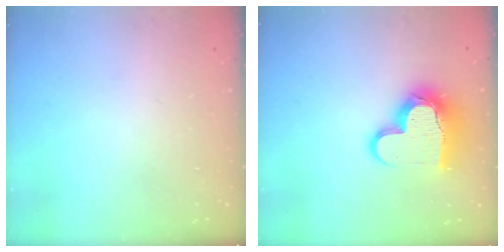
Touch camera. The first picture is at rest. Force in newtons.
{"total": 15.5, "press": 15.4, "slide": 1.8}